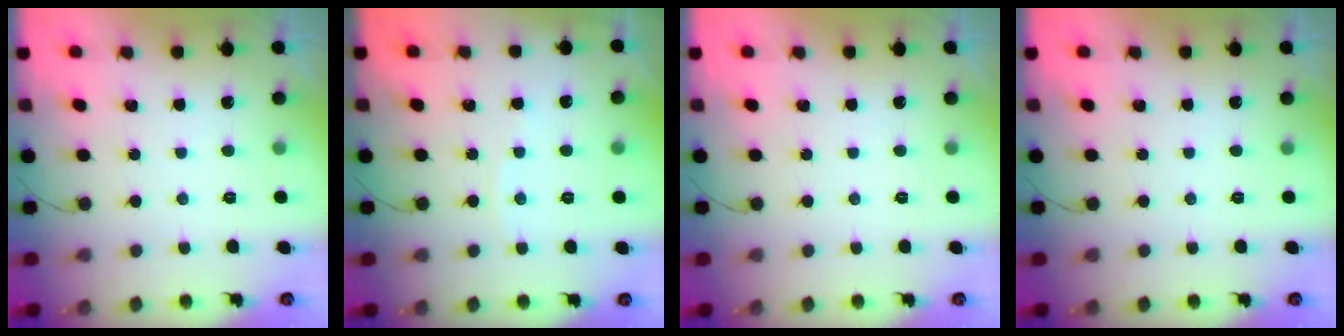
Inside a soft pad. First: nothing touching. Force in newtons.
{"total": 1.6, "press": 1.6, "slide": 0.2}
{"total": 0.0}
{"total": 0.0}